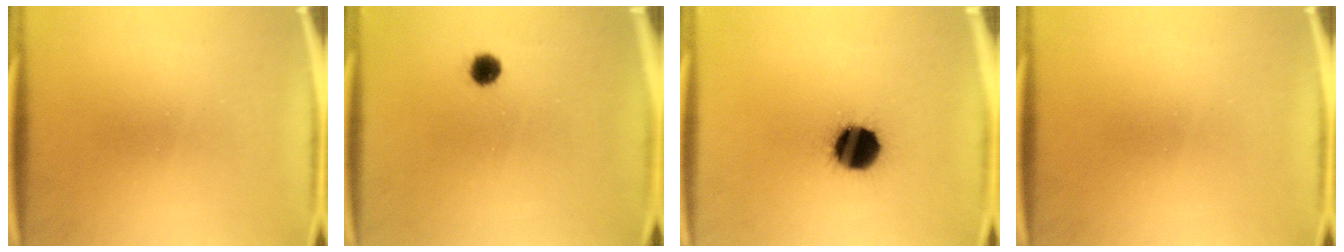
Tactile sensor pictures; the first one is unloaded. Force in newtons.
{"total": 2.4}
{"total": 13.4}
{"total": 0.0}